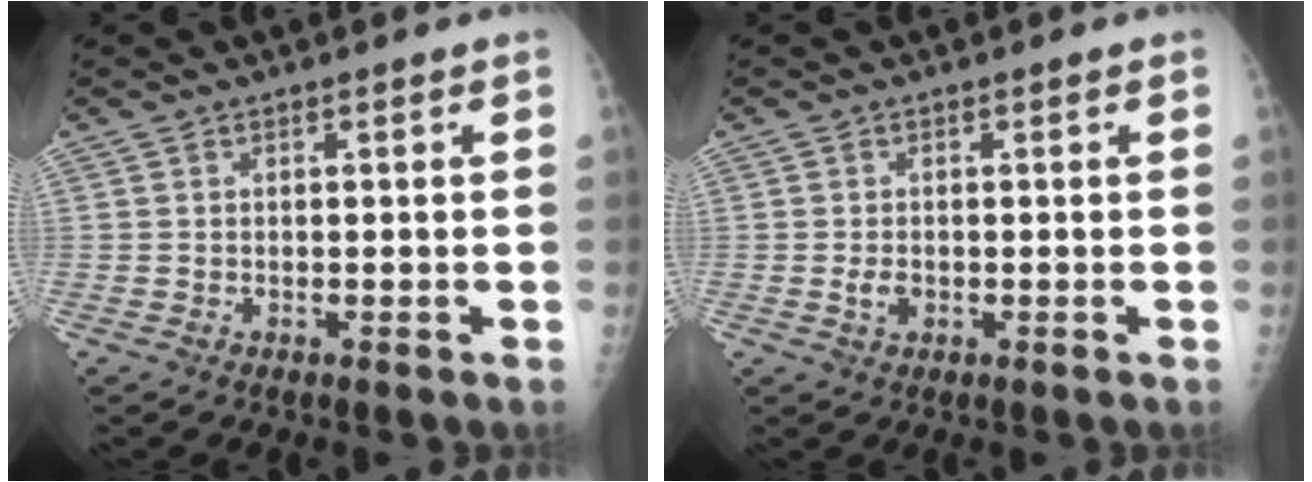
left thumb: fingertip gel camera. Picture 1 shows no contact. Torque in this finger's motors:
{"motor_torque": [0.04, -0.07, 0.36, 0.10, 0.00]}